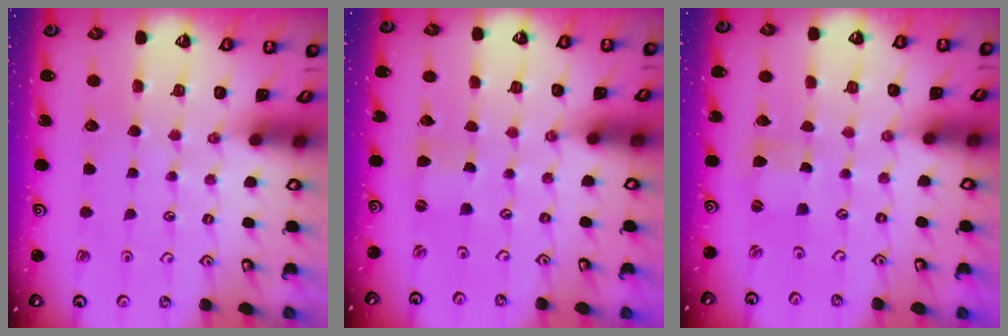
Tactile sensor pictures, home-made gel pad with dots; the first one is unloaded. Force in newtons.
{"total": 0.0}
{"total": 0.0}